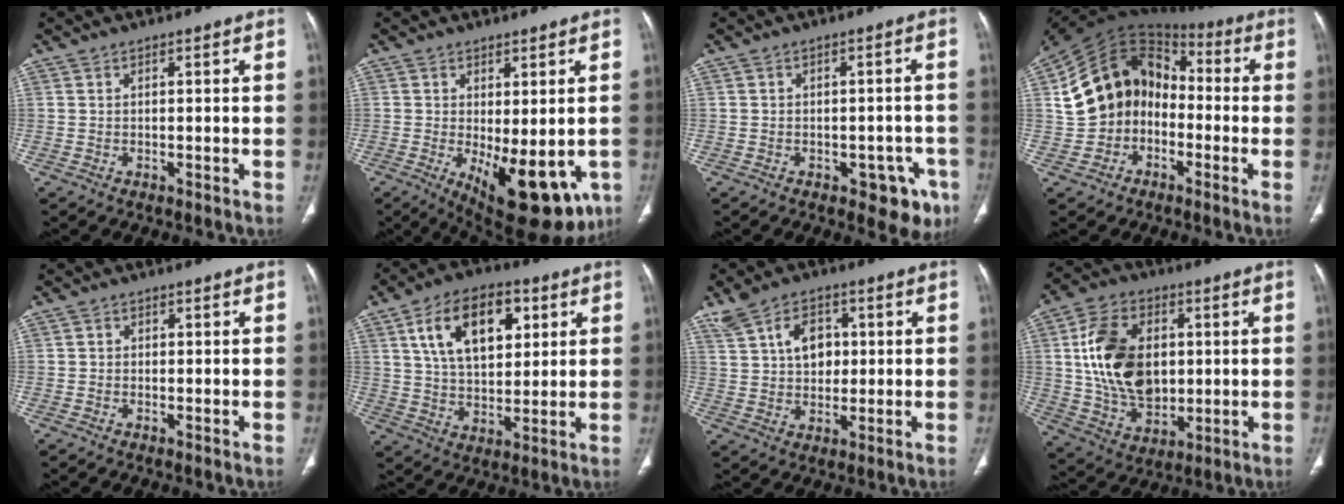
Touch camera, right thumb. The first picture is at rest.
{"total": 14.6, "force": [-4.2, 6.4, 12.4], "torque": [-0.158, -0.020, -0.040]}
{"total": 6.9, "force": [-3.5, 4.1, 4.4], "torque": [-0.019, 0.016, -0.039]}
{"total": 15.4, "force": [-2.3, 12.7, 8.4], "torque": [-0.112, 0.057, -0.054]}
{"total": 0.8, "force": [0.0, 0.8, 0.1], "torque": [0.007, 0.003, -0.003]}
{"total": 15.9, "force": [5.8, 9.2, 11.6], "torque": [-0.160, -0.008, 0.101]}
{"total": 8.6, "force": [2.5, 6.0, 5.6], "torque": [-0.071, -0.001, 0.049]}
{"total": 17.7, "force": [2.1, 12.2, 12.6], "torque": [-0.192, -0.005, 0.046]}